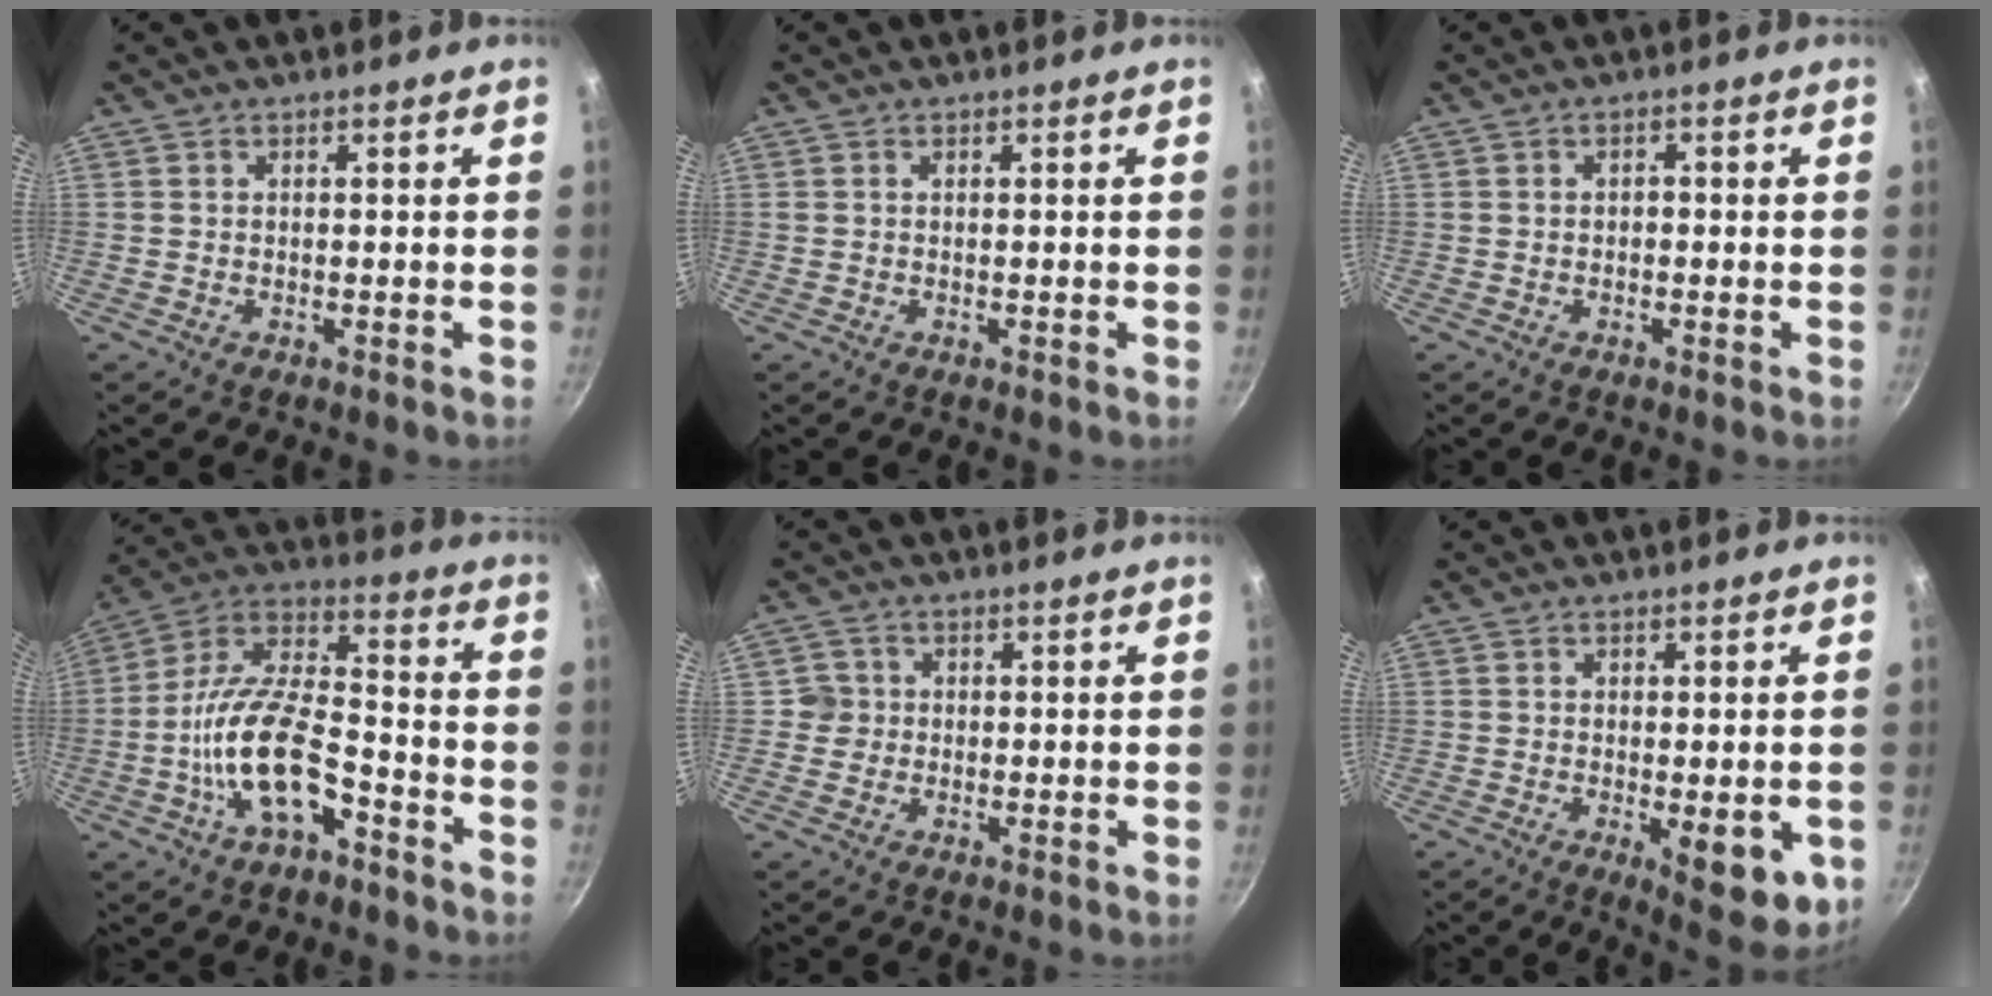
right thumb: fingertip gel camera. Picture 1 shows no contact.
{"total": 0.0}
{"total": 1.0, "force": [-0.1, 0.8, 0.6], "torque": [-0.002, 0.004, -0.007]}
{"total": 16.5, "force": [-6.2, 7.8, 13.2], "torque": [-0.250, 0.058, -0.113]}
{"total": 2.7, "force": [0.0, 2.7, 0.1], "torque": [0.020, 0.008, -0.004]}
{"total": 9.4, "force": [-2.6, 3.5, 8.3], "torque": [-0.098, -0.017, -0.028]}